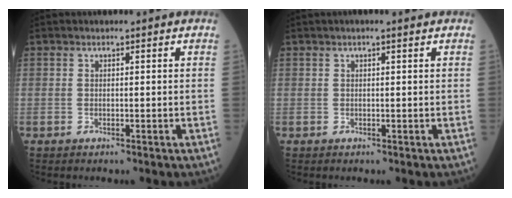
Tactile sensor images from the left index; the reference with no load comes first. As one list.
[{"total": 0.9, "force": [0.4, 0.0, 0.8], "torque": [-0.015, 0.004, 0.004]}]